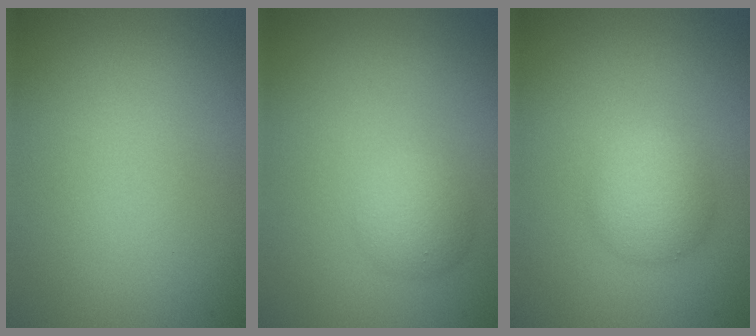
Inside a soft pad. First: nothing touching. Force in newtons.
{"total": 2.4, "press": 2.4, "slide": 0.1}
{"total": 2.9, "press": 2.9, "slide": 0.1}